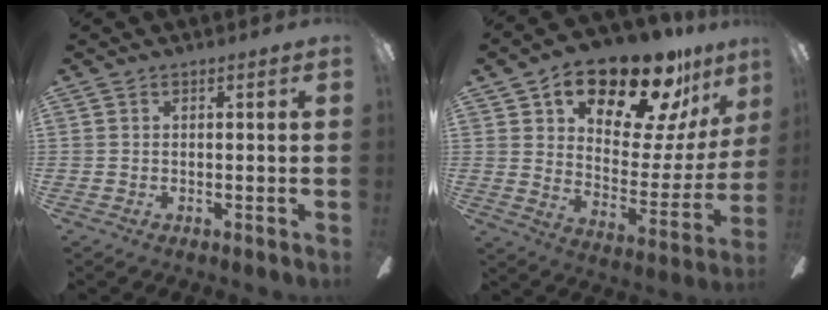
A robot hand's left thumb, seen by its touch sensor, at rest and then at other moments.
{"total": 22.1, "force": [15.7, 9.2, 12.6], "torque": [-0.181, -0.105, 0.265]}